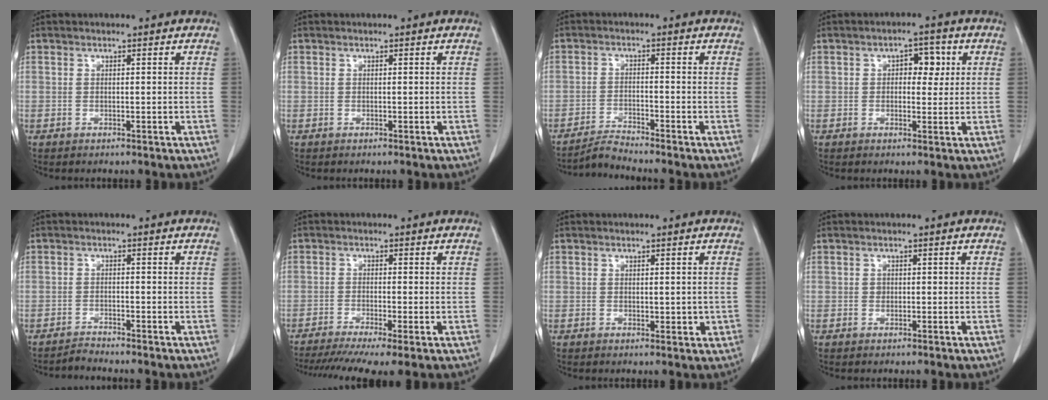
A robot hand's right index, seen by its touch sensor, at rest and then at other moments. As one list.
[{"total": 0.0}, {"total": 3.6, "force": [-3.3, -1.4, 0.0], "torque": [-0.007, -0.021, -0.064]}, {"total": 4.1, "force": [1.1, 2.3, 3.2], "torque": [-0.040, 0.011, 0.014]}, {"total": 1.9, "force": [-1.7, -0.7, -0.3], "torque": [0.005, -0.011, -0.034]}, {"total": 9.5, "force": [-6.8, 0.9, 6.6], "torque": [-0.108, -0.013, -0.109]}, {"total": 1.7, "force": [0.1, 1.0, 1.4], "torque": [-0.015, -0.005, 0.006]}, {"total": 0.8, "force": [0.1, 0.7, 0.4], "torque": [-0.005, 0.003, 0.001]}]